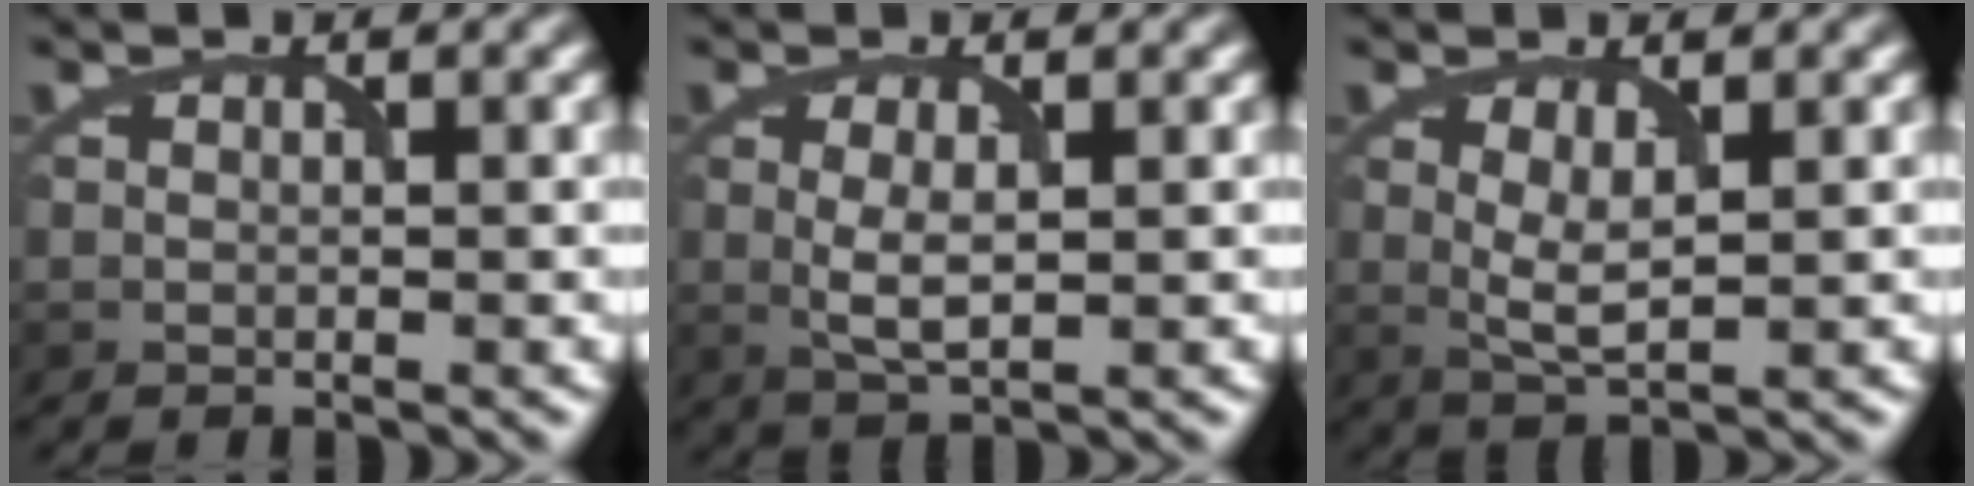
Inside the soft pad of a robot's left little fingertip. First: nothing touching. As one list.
[{"total": 2.5, "force": [0.1, 0.8, 2.3], "torque": [-0.052, -0.002, 0.004]}, {"total": 2.4, "force": [0.6, 0.7, 2.3], "torque": [-0.049, -0.006, 0.014]}]